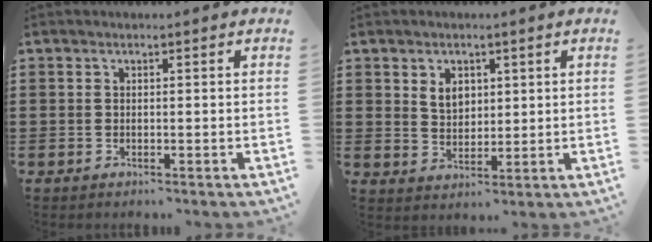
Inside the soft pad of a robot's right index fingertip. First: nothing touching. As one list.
[{"total": 3.8, "force": [1.6, 2.7, 2.1], "torque": [-0.051, 0.010, 0.028]}]